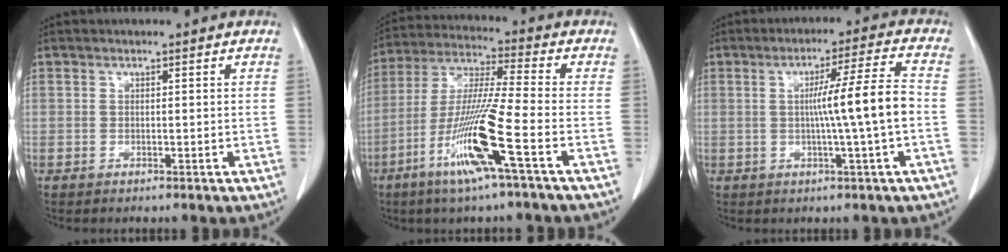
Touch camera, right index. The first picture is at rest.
{"total": 14.1, "force": [-6.0, -0.9, 12.7], "torque": [-0.258, -0.020, -0.120]}
{"total": 8.7, "force": [-0.7, -1.6, 8.6], "torque": [-0.136, 0.002, -0.009]}